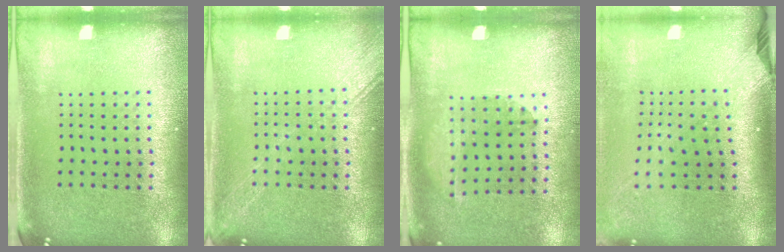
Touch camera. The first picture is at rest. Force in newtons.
{"total": 2.6, "press": 2.6, "slide": 0.3}
{"total": 1.3, "press": 1.0, "slide": 0.8}
{"total": 2.3, "press": 1.7, "slide": 1.5}